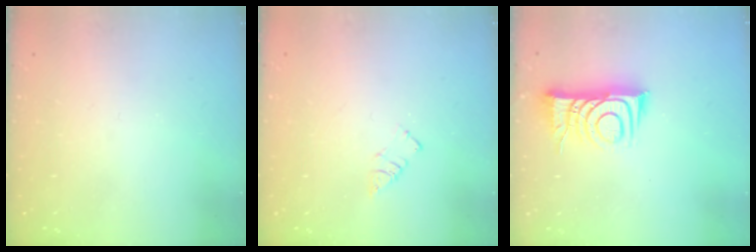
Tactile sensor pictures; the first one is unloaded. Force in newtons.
{"total": 3.3, "press": 3.3, "slide": 0.4}
{"total": 9.8, "press": 9.8, "slide": 1.2}